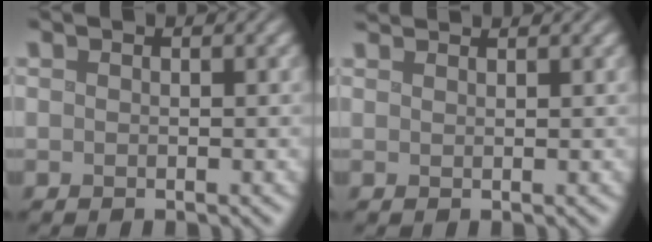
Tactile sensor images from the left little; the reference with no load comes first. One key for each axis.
{"total": 2.2, "fx": 2.1, "fy": 0.3, "fz": 0.7, "tx": -0.009, "ty": 0.002, "tz": 0.025}